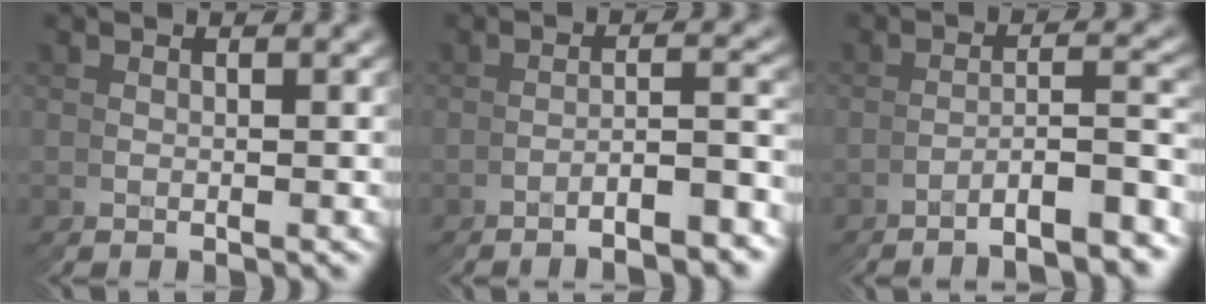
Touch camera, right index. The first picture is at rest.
{"total": 3.8, "force": [-3.3, -1.3, 1.5], "torque": [-0.021, 0.011, -0.061]}
{"total": 4.8, "force": [-4.2, -1.9, 1.6], "torque": [-0.021, 0.013, -0.073]}